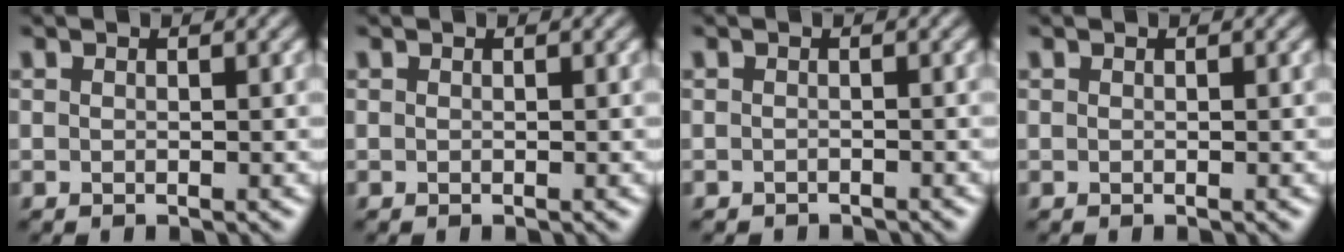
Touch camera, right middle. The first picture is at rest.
{"total": 0.0}
{"total": 0.9, "force": [-0.9, 0.2, 0.0], "torque": [0.002, -0.006, -0.016]}
{"total": 0.0}